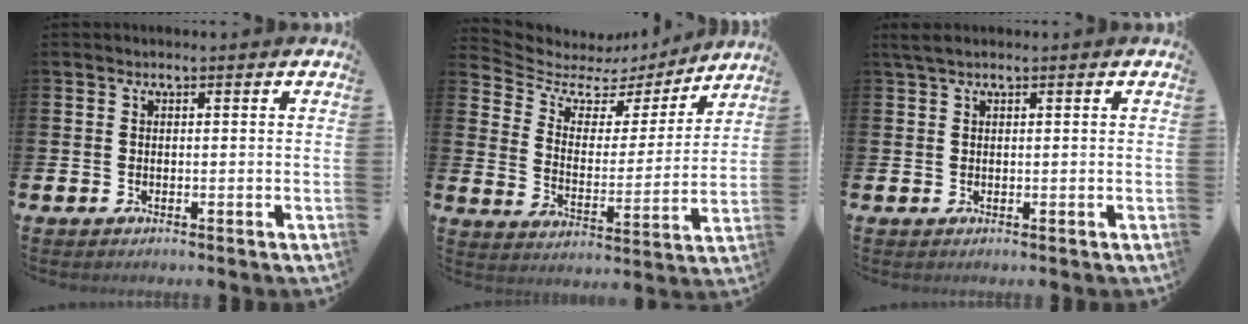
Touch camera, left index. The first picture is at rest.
{"total": 6.1, "force": [4.9, 3.4, 1.3], "torque": [-0.056, -0.035, 0.077]}
{"total": 1.5, "force": [1.1, 0.2, 1.0], "torque": [-0.025, 0.006, 0.021]}